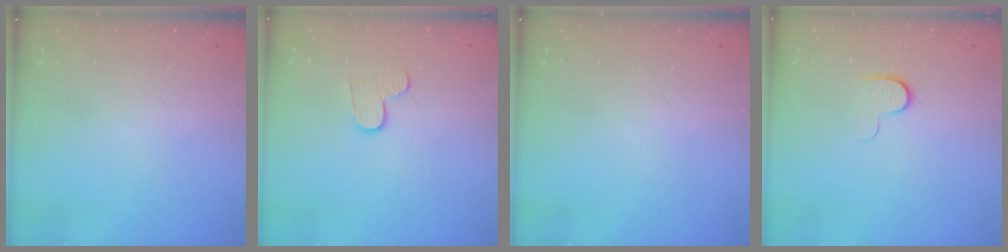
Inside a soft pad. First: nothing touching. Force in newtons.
{"total": 7.5, "press": 7.4, "slide": 0.6}
{"total": 0.0}
{"total": 6.0, "press": 6.0, "slide": 0.6}